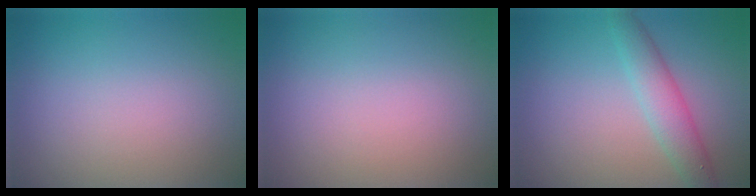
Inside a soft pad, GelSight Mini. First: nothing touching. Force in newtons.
{"total": 0.0}
{"total": 3.4, "press": 3.4, "slide": 0.1}